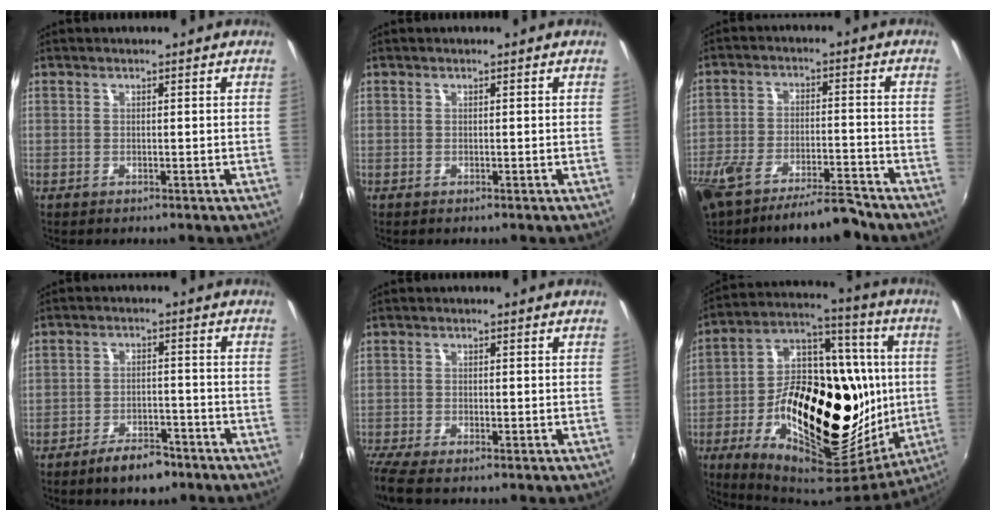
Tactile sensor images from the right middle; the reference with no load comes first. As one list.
[{"total": 0.0}, {"total": 13.8, "force": [-11.2, 3.5, 7.4], "torque": [-0.162, -0.011, -0.186]}, {"total": 6.3, "force": [-4.8, 2.7, 3.1], "torque": [-0.071, 0.009, -0.067]}, {"total": 4.5, "force": [-3.4, 0.9, 2.7], "torque": [-0.072, -0.017, -0.067]}, {"total": 35.0, "force": [-5.5, 18.8, 29.0], "torque": [-0.482, 0.022, -0.059]}]